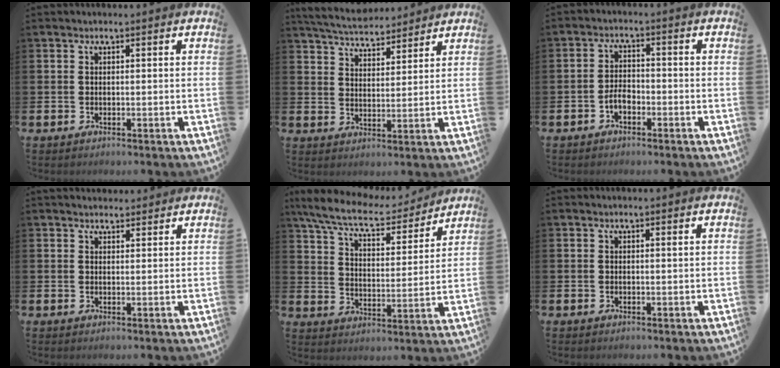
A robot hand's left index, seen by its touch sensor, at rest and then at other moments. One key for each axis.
{"total": 5.3, "fx": 5.3, "fy": 0.8, "fz": 0.6, "tx": -0.037, "ty": -0.027, "tz": 0.095}
{"total": 2.5, "fx": -1.4, "fy": 1.4, "fz": 1.5, "tx": -0.031, "ty": 0.006, "tz": -0.028}
{"total": 2.1, "fx": 2.0, "fy": 0.7, "fz": 0.0, "tx": 0.005, "ty": -0.007, "tz": 0.035}
{"total": 9.1, "fx": 8.1, "fy": 1.8, "fz": 3.7, "tx": -0.103, "ty": -0.053, "tz": 0.137}
{"total": 0.0}